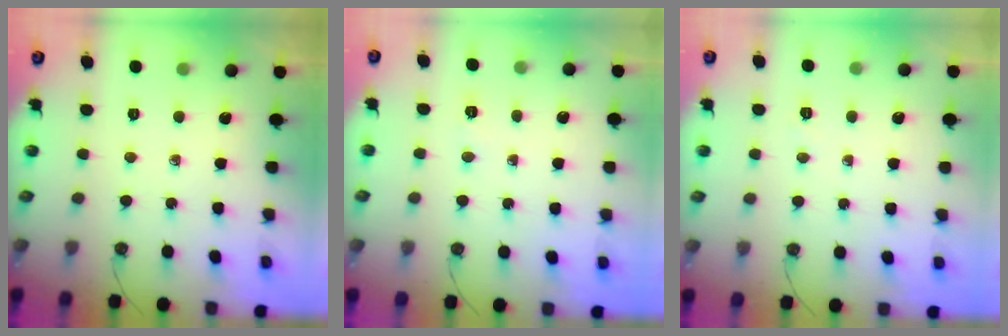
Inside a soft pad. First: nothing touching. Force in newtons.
{"total": 3.9, "press": 3.9, "slide": 0.5}
{"total": 3.1, "press": 3.0, "slide": 0.7}